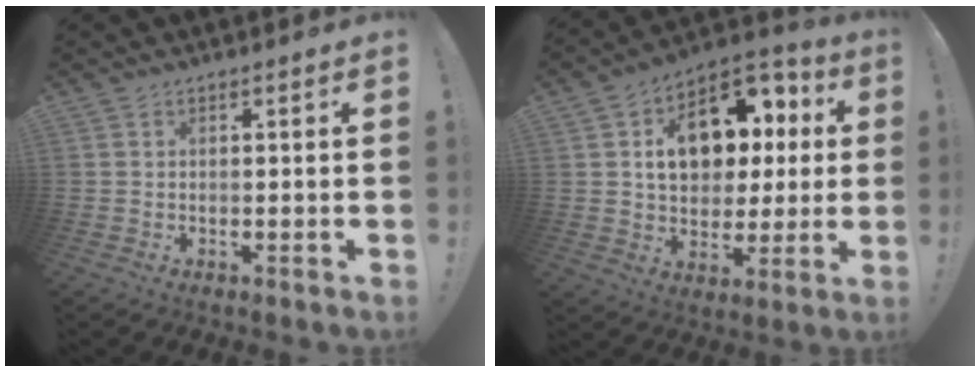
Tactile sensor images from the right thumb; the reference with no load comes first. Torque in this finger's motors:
{"motor_torque": [-0.03, 1.30, 0.73, -0.37, 0.59]}